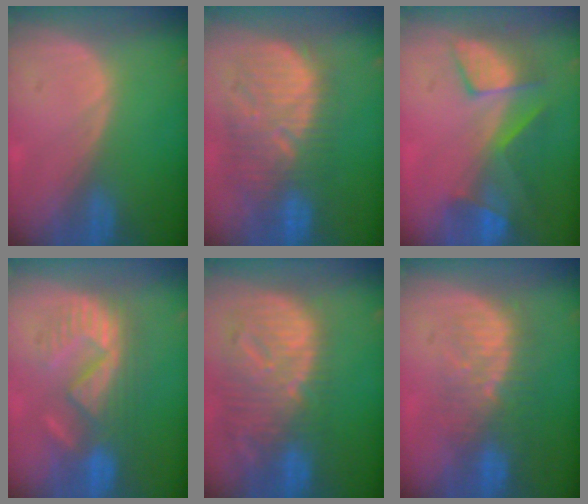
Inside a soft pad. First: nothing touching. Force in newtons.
{"total": 11.1, "press": 10.7, "slide": 2.9}
{"total": 7.7, "press": 7.6, "slide": 1.4}
{"total": 8.8, "press": 8.7, "slide": 1.5}
{"total": 12.5, "press": 10.9, "slide": 6.2}
{"total": 8.7, "press": 8.0, "slide": 3.6}